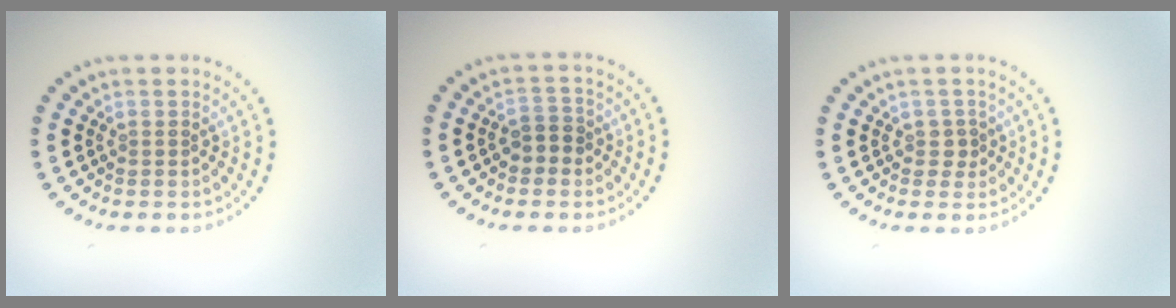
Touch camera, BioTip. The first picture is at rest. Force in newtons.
{"total": 2.0, "press": 1.9, "slide": 0.6}
{"total": 1.0, "press": 0.9, "slide": 0.4}